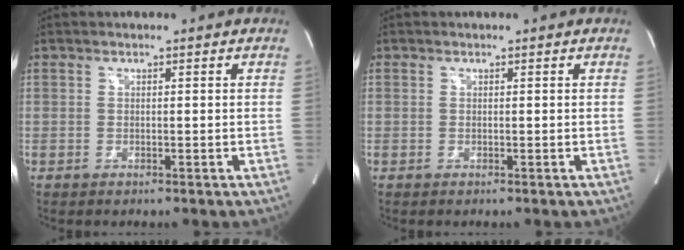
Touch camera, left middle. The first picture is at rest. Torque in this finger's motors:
{"motor_torque": [0.40, -0.31, 0.23, 0.04]}